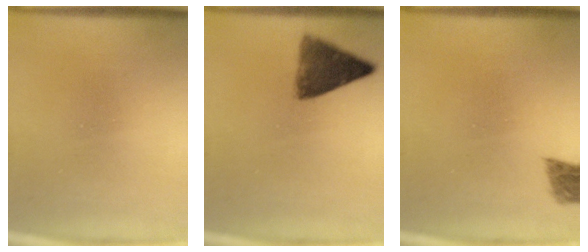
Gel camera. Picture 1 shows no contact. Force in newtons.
{"total": 6.7}
{"total": 2.7}